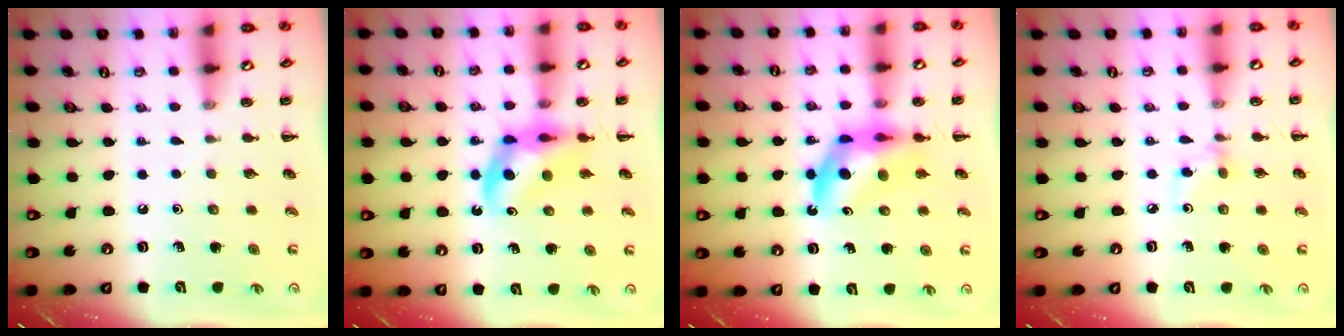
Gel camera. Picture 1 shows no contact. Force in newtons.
{"total": 8.7, "press": 8.2, "slide": 2.8}
{"total": 9.3, "press": 8.7, "slide": 3.2}
{"total": 3.0, "press": 2.8, "slide": 0.9}